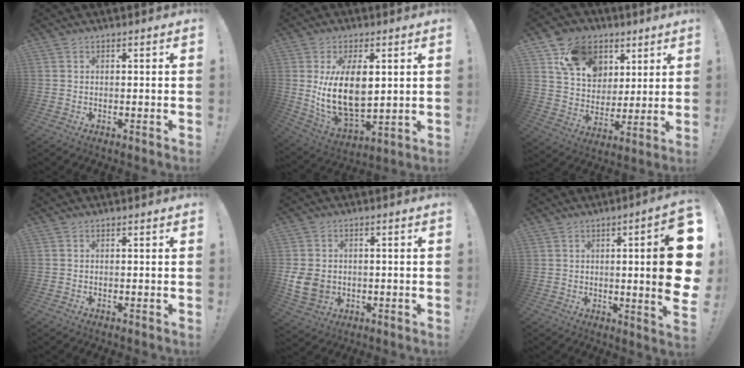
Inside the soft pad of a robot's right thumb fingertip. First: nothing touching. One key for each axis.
{"total": 15.8, "fx": 2.7, "fy": 8.6, "fz": 12.9, "tx": -0.252, "ty": -0.026, "tz": 0.046}
{"total": 15.5, "fx": 8.3, "fy": 11.6, "fz": 6.3, "tx": -0.116, "ty": -0.030, "tz": 0.162}
{"total": 0.0}
{"total": 8.3, "fx": -0.3, "fy": 7.0, "fz": 4.3, "tx": -0.082, "ty": -0.001, "tz": -0.003}
{"total": 15.6, "fx": 1.2, "fy": 2.1, "fz": 15.4, "tx": -0.209, "ty": -0.015, "tz": 0.014}